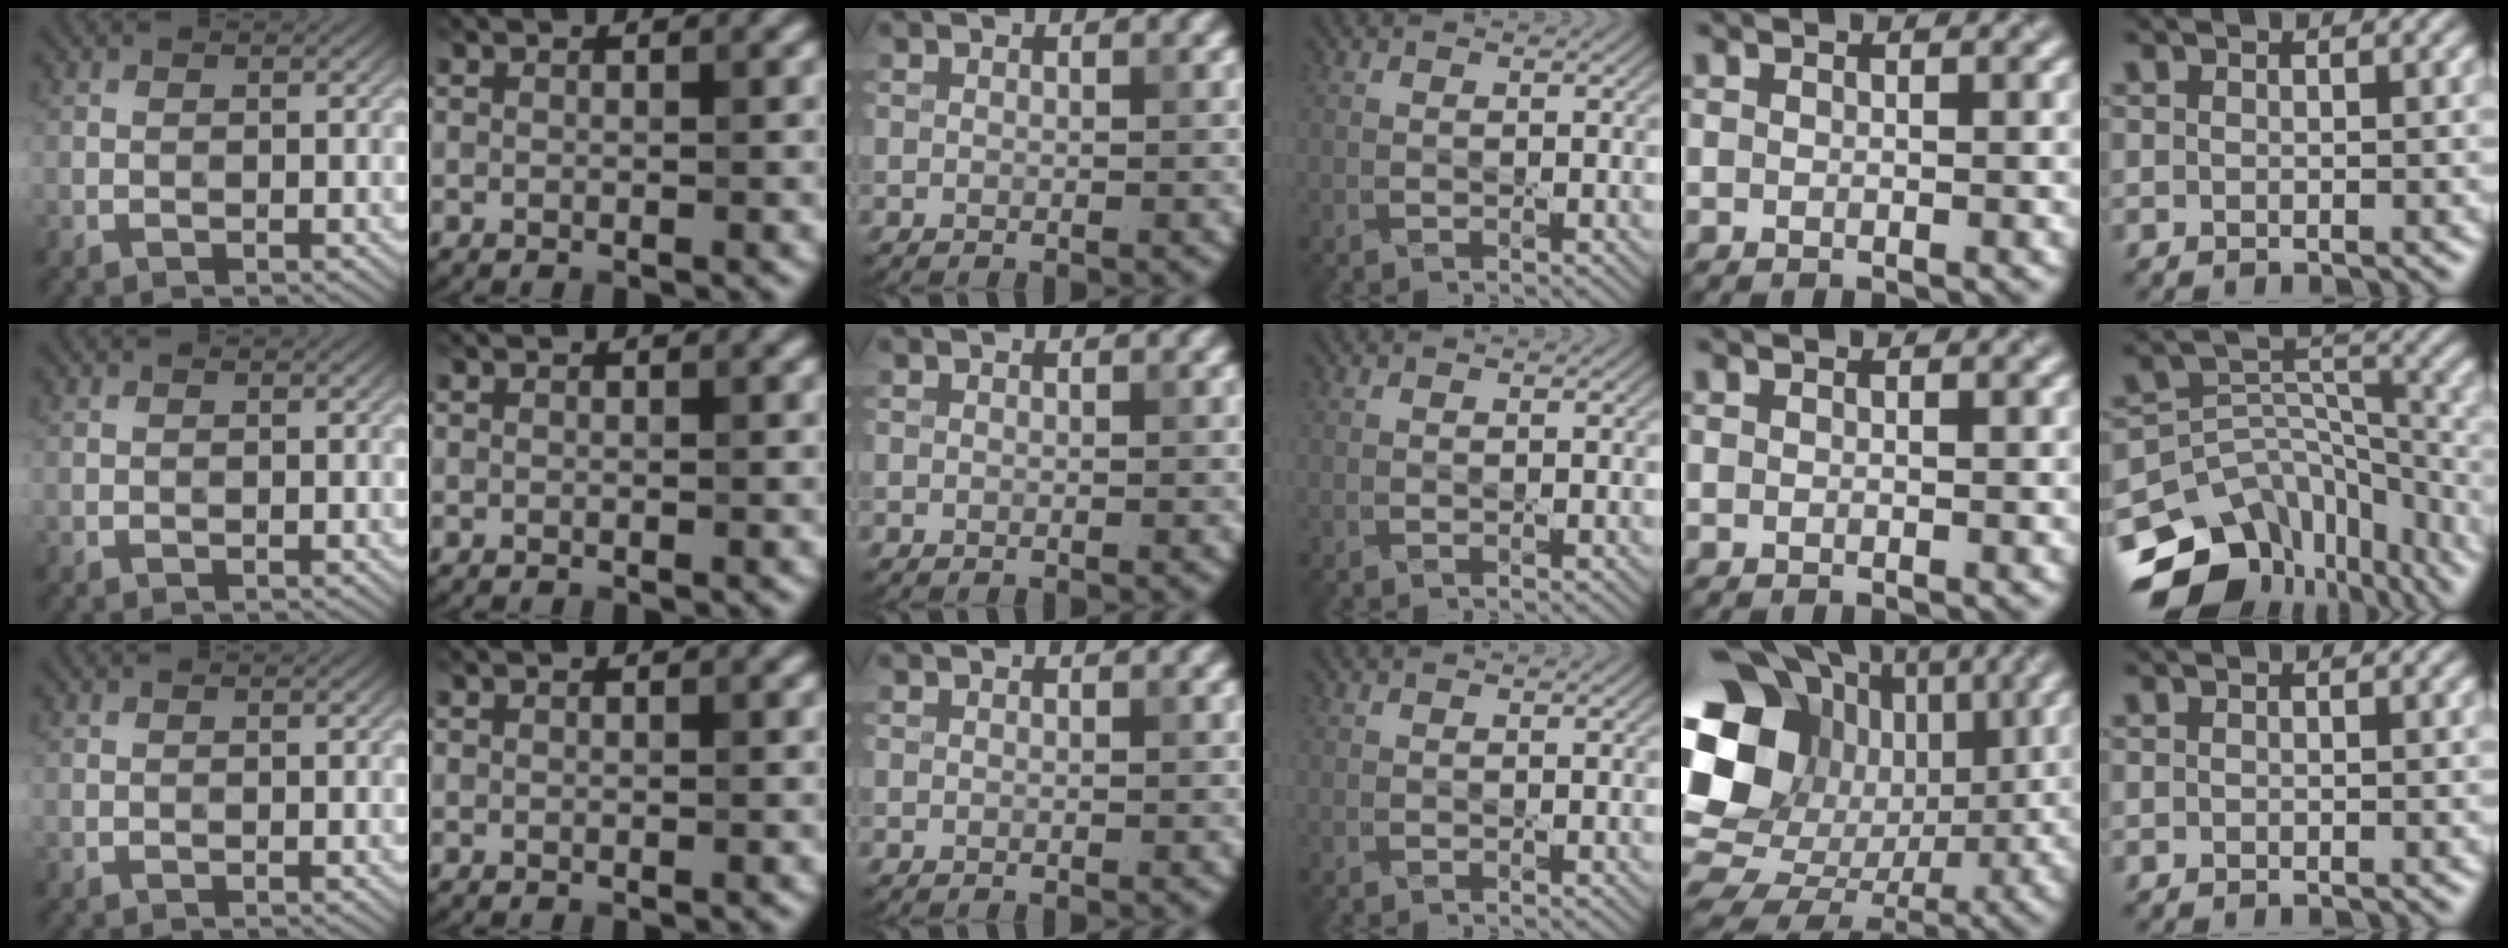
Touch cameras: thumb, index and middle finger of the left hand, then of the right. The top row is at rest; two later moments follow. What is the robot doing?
{"motion": "press", "object": "camera"}